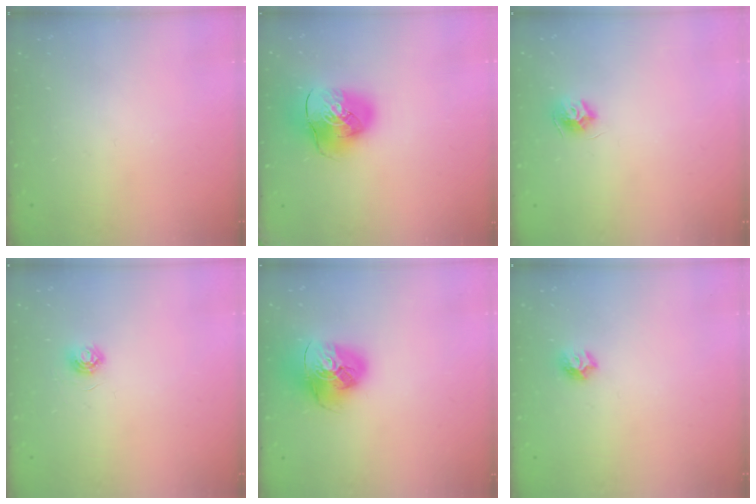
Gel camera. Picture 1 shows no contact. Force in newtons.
{"total": 13.0, "press": 12.9, "slide": 1.8}
{"total": 7.8, "press": 7.8, "slide": 0.2}
{"total": 4.0, "press": 4.0, "slide": 0.4}
{"total": 14.9, "press": 14.8, "slide": 1.7}
{"total": 5.1, "press": 5.0, "slide": 0.6}